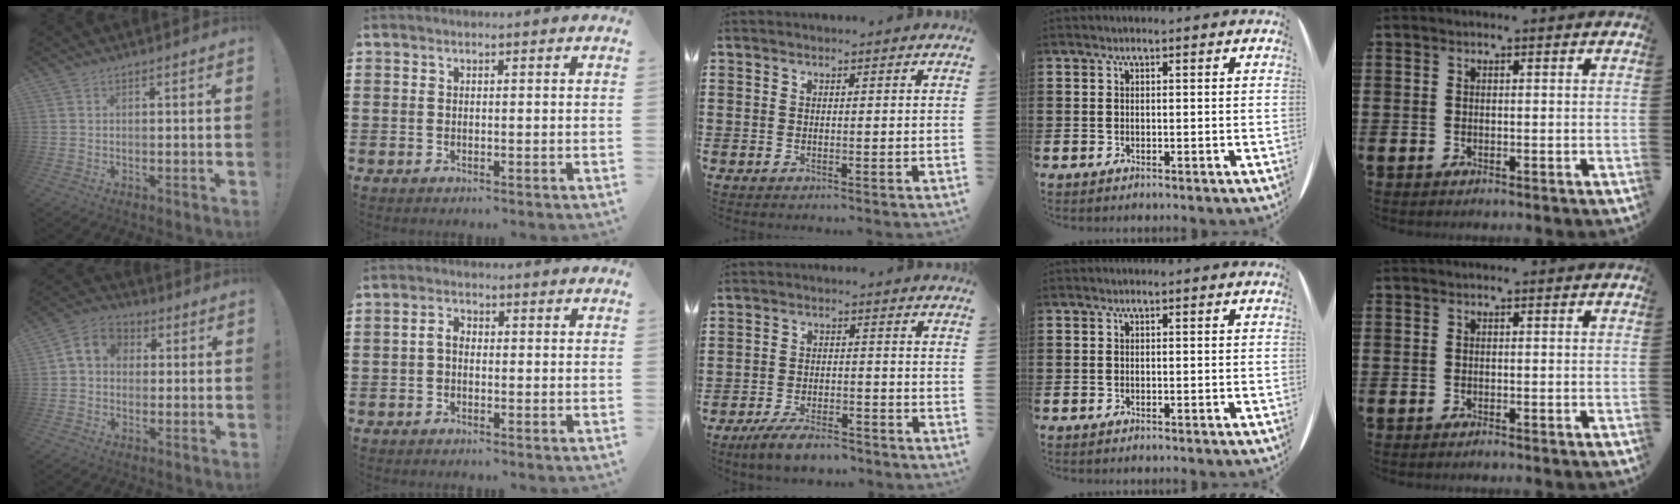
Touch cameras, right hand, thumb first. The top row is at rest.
{"thumb": {"total": 7.3, "force": [1.0, 6.2, 3.8], "torque": [-0.056, 0.009, 0.023]}, "index": {"total": 2.2, "force": [-0.4, 1.3, 1.7], "torque": [-0.042, 0.002, -0.012]}, "middle": {"total": 5.0, "force": [-4.4, 1.2, 2.1], "torque": [-0.047, 0.002, -0.087]}}